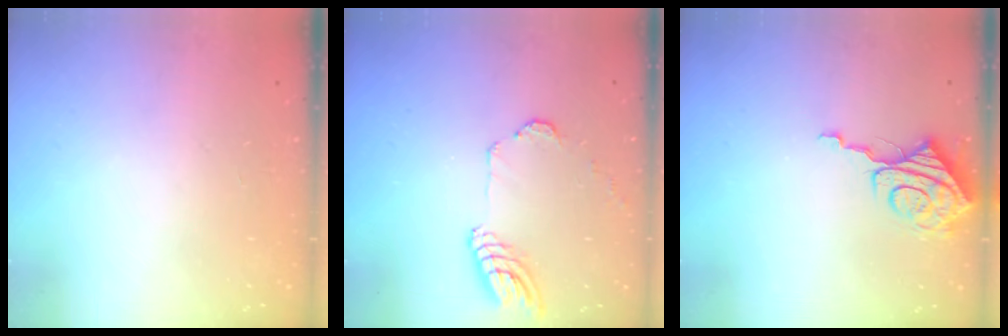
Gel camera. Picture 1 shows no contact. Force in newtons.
{"total": 11.8, "press": 11.7, "slide": 1.3}
{"total": 9.2, "press": 9.1, "slide": 0.8}